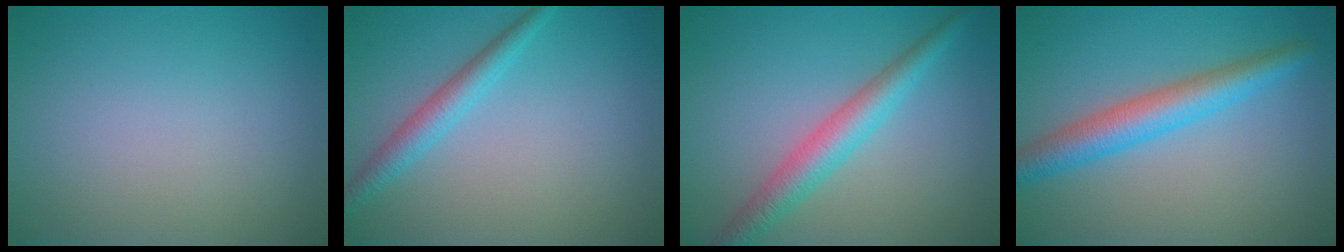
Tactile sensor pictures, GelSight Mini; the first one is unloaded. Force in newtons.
{"total": 2.6, "press": 2.6, "slide": 0.1}
{"total": 3.9, "press": 3.9, "slide": 0.0}
{"total": 4.5, "press": 4.5, "slide": 0.1}